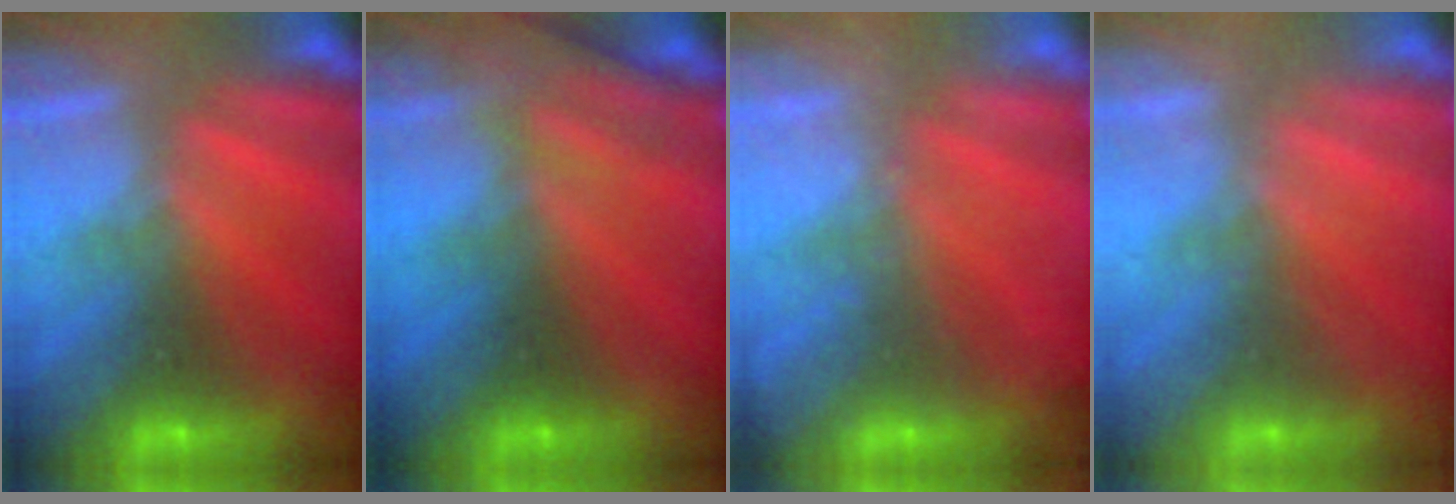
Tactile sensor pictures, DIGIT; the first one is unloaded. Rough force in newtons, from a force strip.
{"total": 2.8}
{"total": 2.4}
{"total": 2.4}